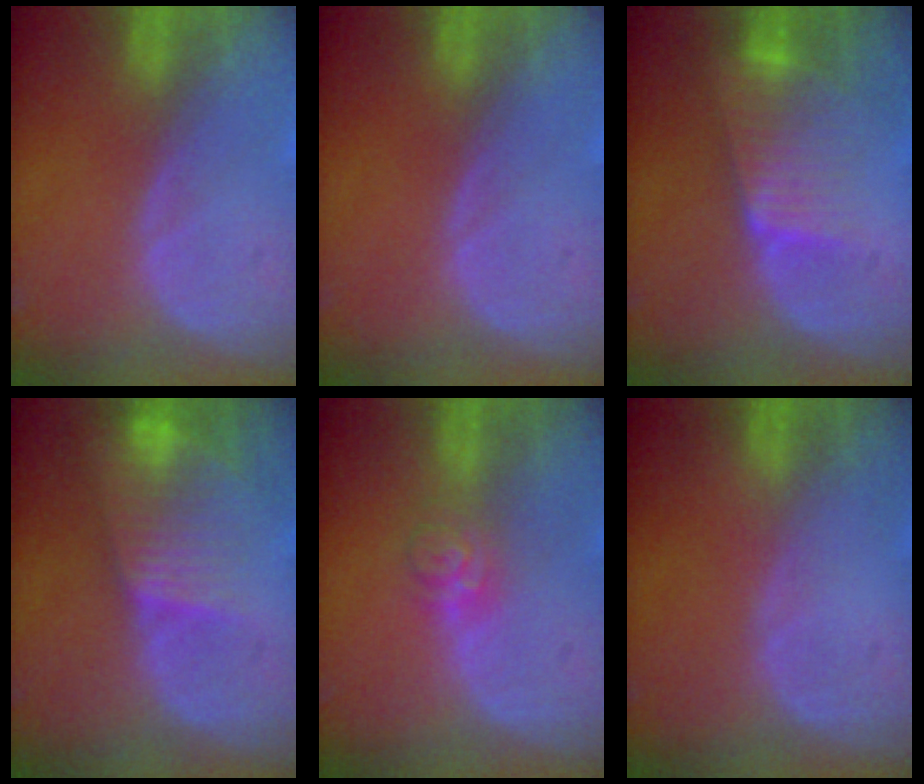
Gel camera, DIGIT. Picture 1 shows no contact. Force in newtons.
{"total": 0.0}
{"total": 6.9, "press": 6.1, "slide": 3.1}
{"total": 7.9, "press": 6.9, "slide": 3.8}
{"total": 3.7, "press": 3.6, "slide": 0.9}
{"total": 0.0}